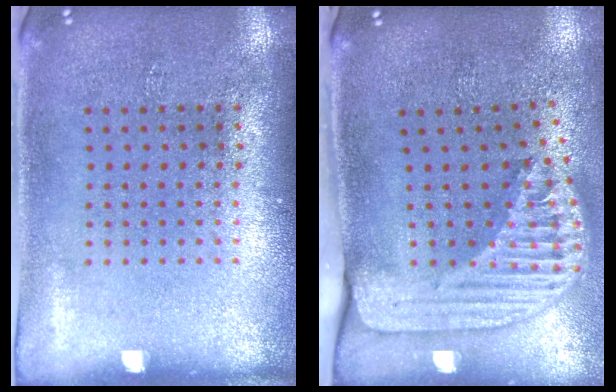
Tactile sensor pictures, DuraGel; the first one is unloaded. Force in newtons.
{"total": 2.6, "press": 1.8, "slide": 1.8}